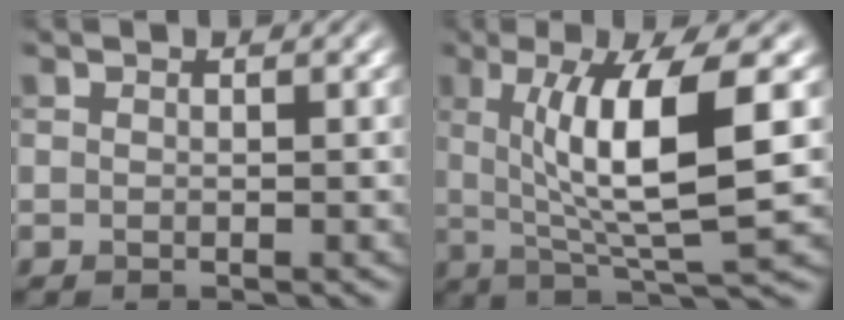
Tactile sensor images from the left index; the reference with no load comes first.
{"total": 9.5, "force": [1.4, 2.0, 9.2], "torque": [-0.136, -0.007, 0.028]}